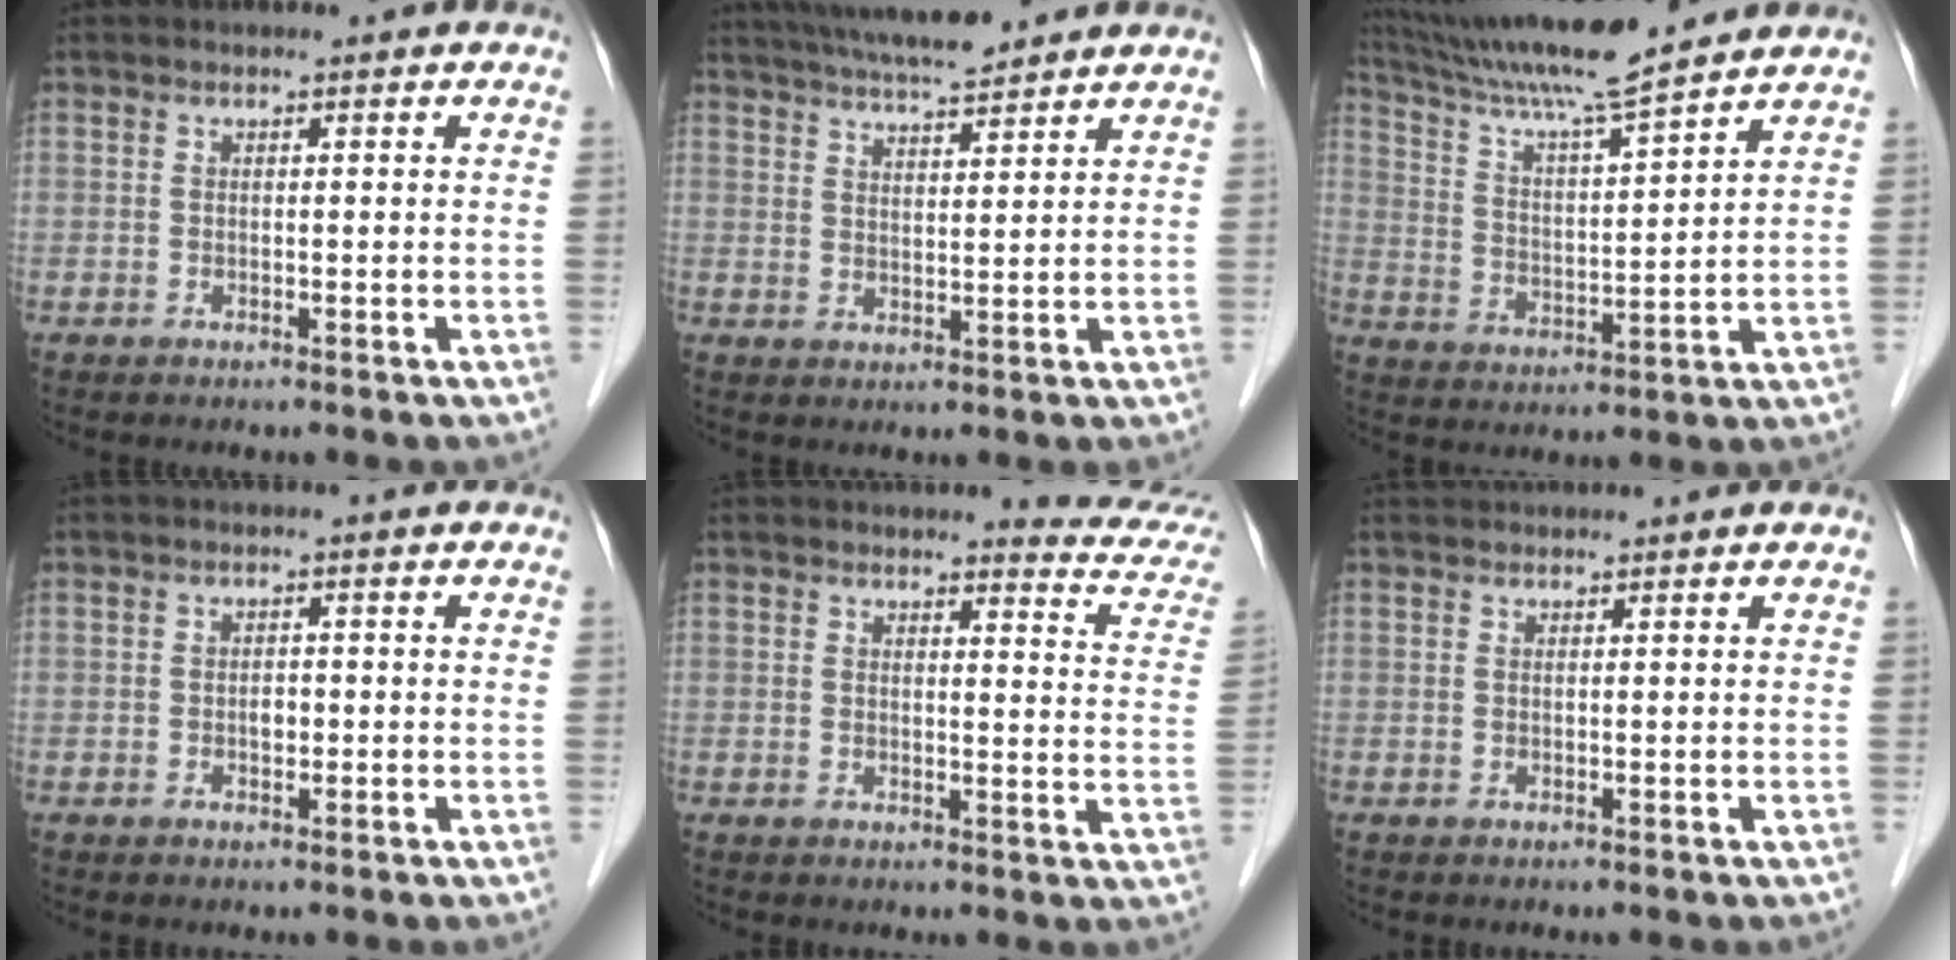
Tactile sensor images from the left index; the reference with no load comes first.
{"total": 10.5, "force": [9.2, 1.0, 4.9], "torque": [-0.085, 0.023, 0.144]}
{"total": 14.5, "force": [12.8, -0.6, 6.8], "torque": [-0.132, 0.016, 0.220]}
{"total": 1.4, "force": [-0.2, 0.7, 1.2], "torque": [-0.021, 0.002, -0.003]}
{"total": 9.5, "force": [9.2, 0.6, 2.1], "torque": [-0.004, -0.054, 0.077]}
{"total": 2.7, "force": [2.5, 0.3, 0.8], "torque": [-0.012, 0.030, 0.044]}